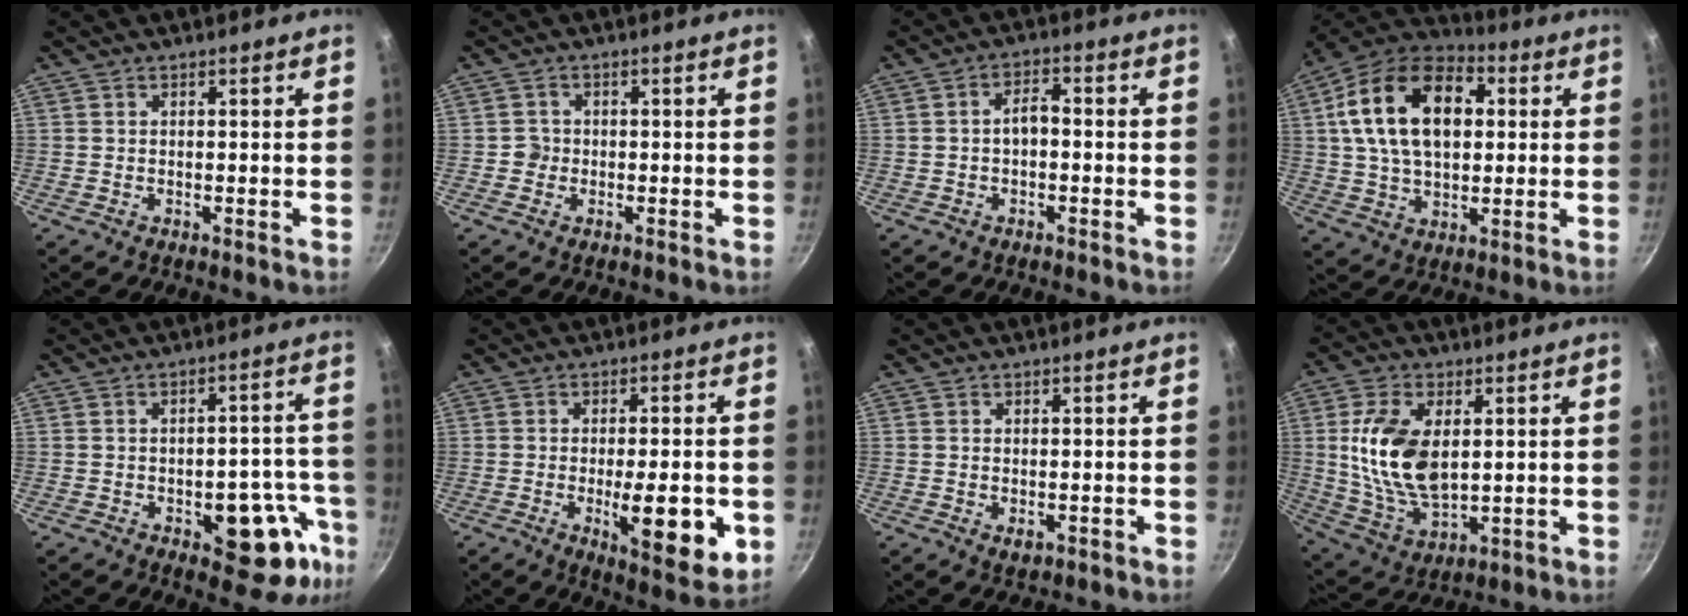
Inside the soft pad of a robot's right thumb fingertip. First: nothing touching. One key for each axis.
{"total": 1.9, "fx": -0.5, "fy": 1.8, "fz": 0.4, "tx": 0.008, "ty": 0.006, "tz": -0.009}
{"total": 3.7, "fx": -0.7, "fy": 2.1, "fz": 3.0, "tx": -0.041, "ty": 0.021, "tz": -0.013}
{"total": 20.8, "fx": 4.2, "fy": 13.1, "fz": 15.5, "tx": -0.246, "ty": 0.018, "tz": 0.060}
{"total": 14.0, "fx": -5.7, "fy": 7.2, "fz": 10.5, "tx": -0.057, "ty": 0.034, "tz": -0.068}
{"total": 12.9, "fx": -3.0, "fy": 4.2, "fz": 11.8, "tx": -0.146, "ty": -0.009, "tz": -0.035}
{"total": 1.9, "fx": -0.5, "fy": 1.2, "fz": 1.4, "tx": -0.021, "ty": -0.005, "tz": -0.006}
{"total": 15.2, "fx": 2.4, "fy": 8.7, "fz": 12.3, "tx": -0.224, "ty": -0.016, "tz": 0.055}